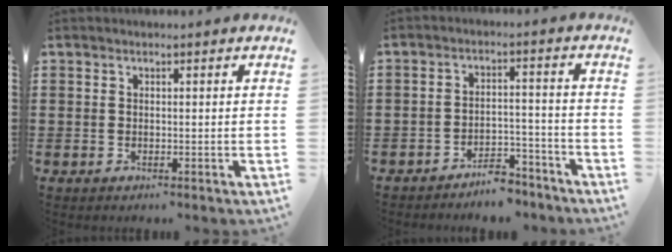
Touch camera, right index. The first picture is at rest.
{"total": 4.9, "force": [-4.7, 1.0, 1.1], "torque": [-0.020, 0.012, -0.094]}